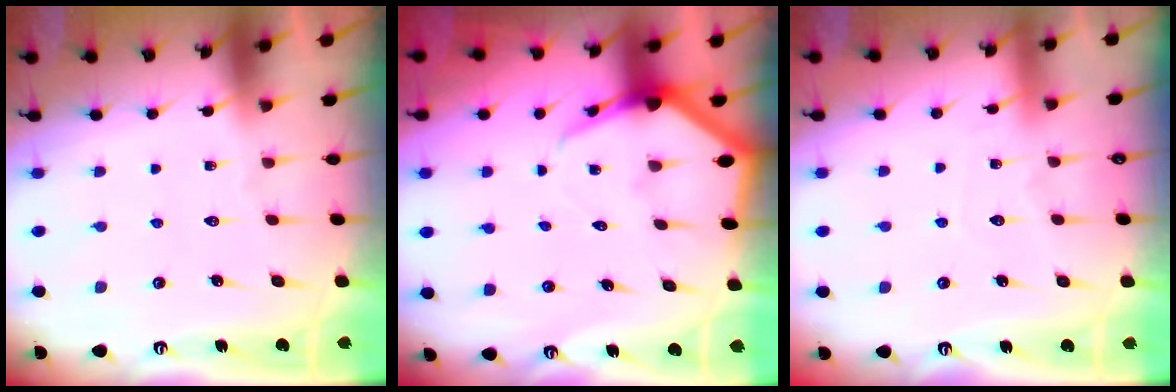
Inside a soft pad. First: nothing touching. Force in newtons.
{"total": 5.0, "press": 5.0, "slide": 0.6}
{"total": 4.3, "press": 4.2, "slide": 0.5}